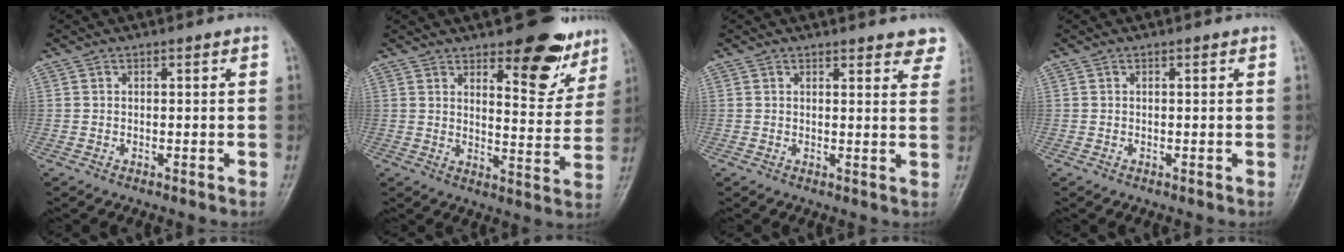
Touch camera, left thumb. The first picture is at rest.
{"total": 12.6, "force": [8.4, 4.9, 8.0], "torque": [-0.059, -0.055, 0.118]}
{"total": 6.4, "force": [5.6, 1.9, 2.4], "torque": [0.006, -0.024, 0.049]}
{"total": 0.0}